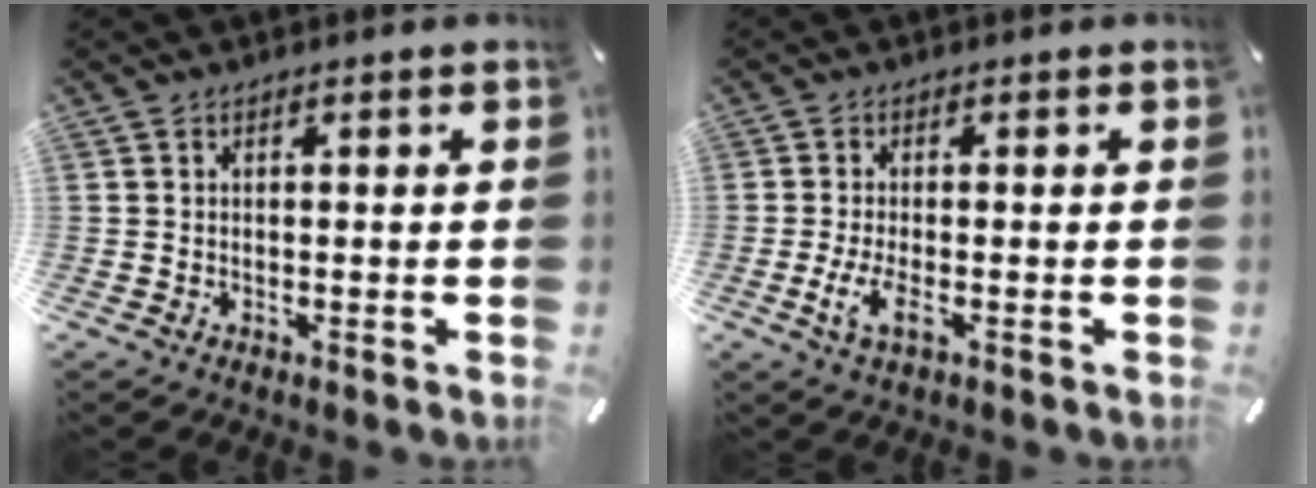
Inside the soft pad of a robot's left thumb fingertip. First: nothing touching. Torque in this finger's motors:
{"motor_torque": [0.77, 1.13, 0.84, 0.18, 0.21]}